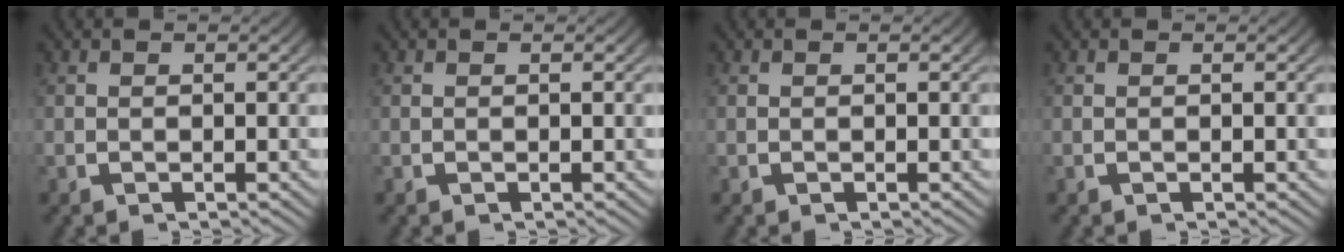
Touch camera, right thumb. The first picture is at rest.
{"total": 0.0}
{"total": 0.0}
{"total": 0.0}